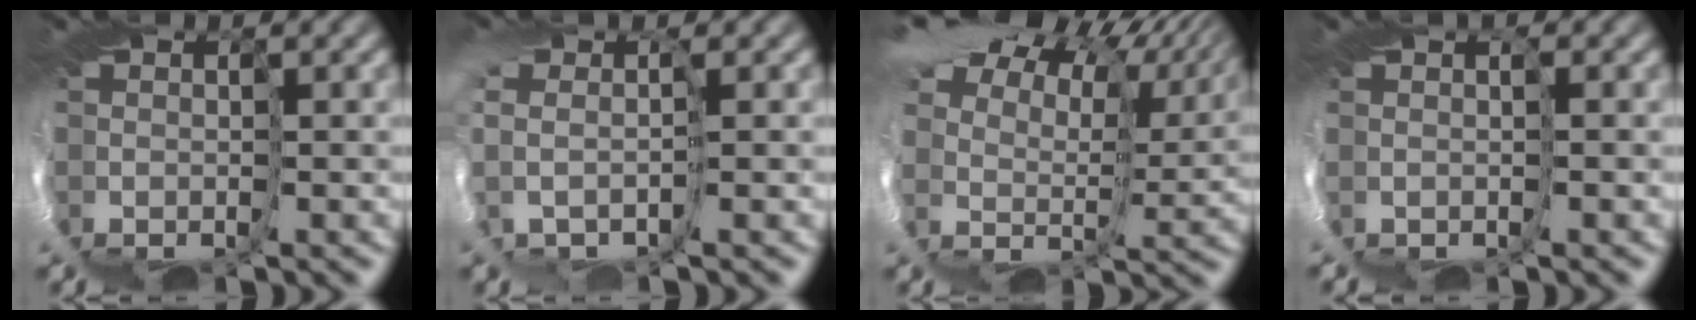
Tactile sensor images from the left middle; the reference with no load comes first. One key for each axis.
{"total": 3.1, "fx": 1.4, "fy": -2.7, "fz": 0.5, "tx": -0.030, "ty": -0.006, "tz": 0.055}
{"total": 14.0, "fx": 12.1, "fy": 3.9, "fz": 5.8, "tx": -0.128, "ty": 0.041, "tz": 0.241}
{"total": 0.7, "fx": -0.5, "fy": -0.5, "fz": -0.1, "tx": 0.003, "ty": -0.004, "tz": 0.007}